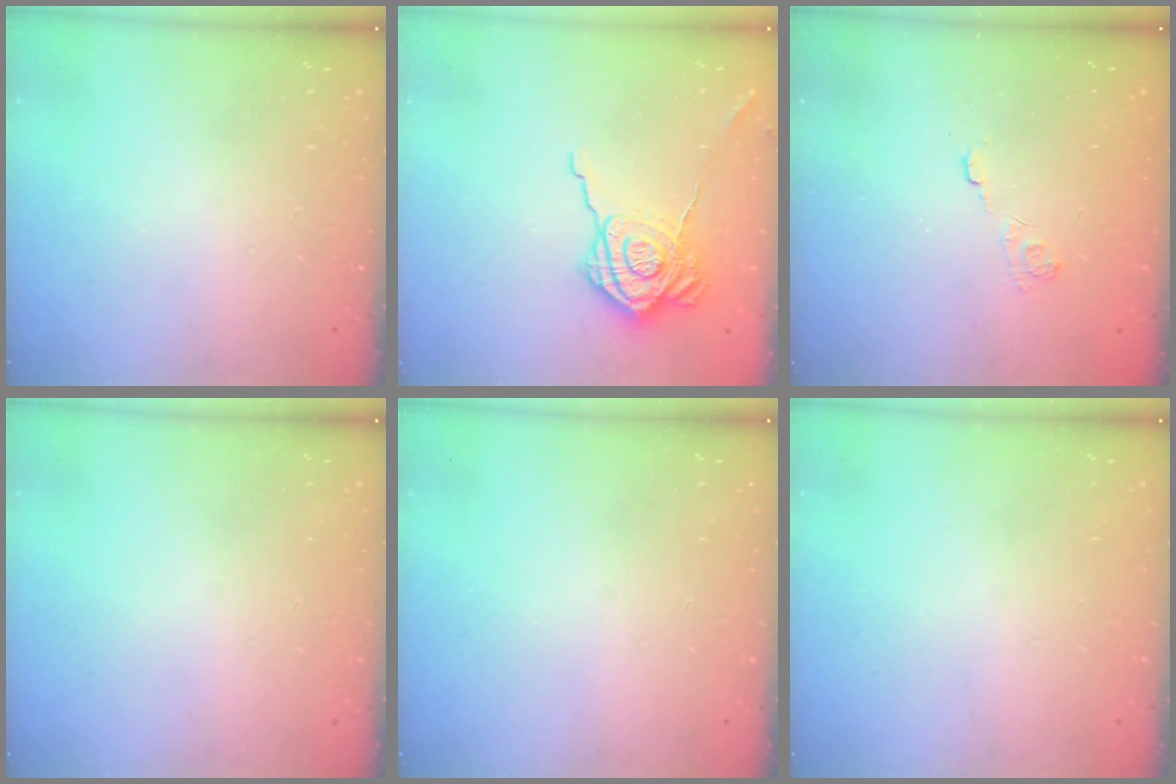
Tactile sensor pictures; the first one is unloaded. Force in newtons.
{"total": 16.1, "press": 16.1, "slide": 1.2}
{"total": 3.0, "press": 2.6, "slide": 1.5}
{"total": 0.0}
{"total": 0.0}
{"total": 0.0}